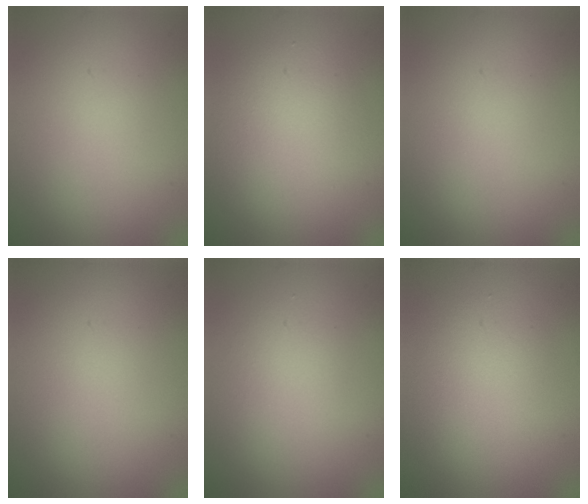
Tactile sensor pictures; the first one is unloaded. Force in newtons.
{"total": 3.5, "press": 3.5, "slide": 0.2}
{"total": 0.0}
{"total": 0.0}
{"total": 1.6, "press": 1.6, "slide": 0.1}
{"total": 2.5, "press": 2.5, "slide": 0.2}